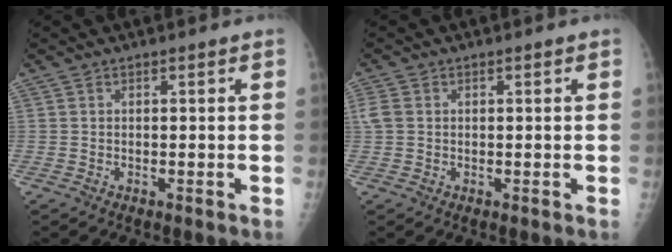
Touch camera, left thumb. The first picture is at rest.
{"total": 2.4, "force": [0.3, 2.0, 1.3], "torque": [-0.037, 0.007, 0.008]}